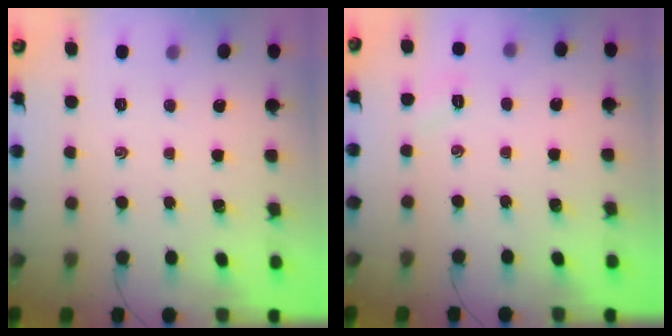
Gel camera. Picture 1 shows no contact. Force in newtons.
{"total": 2.7, "press": 2.6, "slide": 0.7}